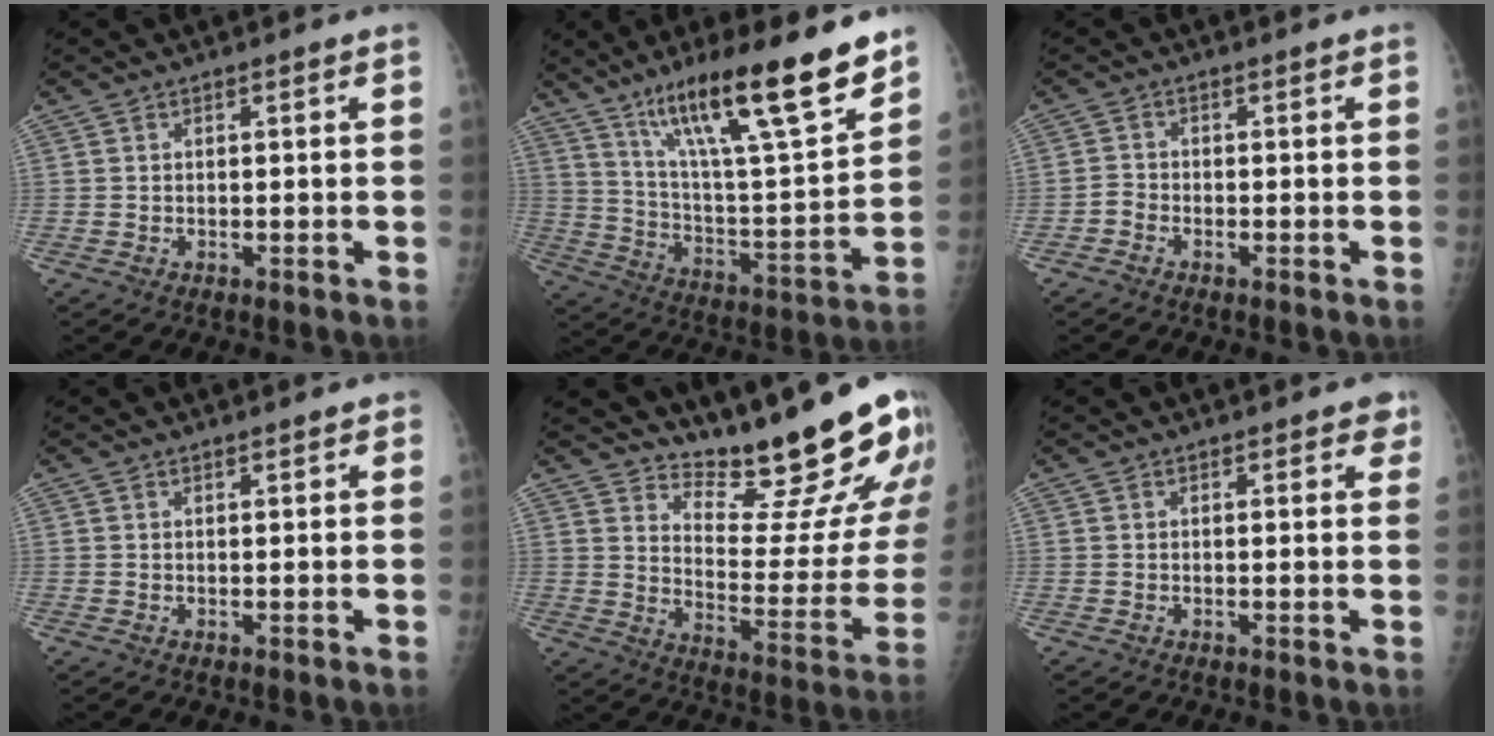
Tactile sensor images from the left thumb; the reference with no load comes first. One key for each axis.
{"total": 23.3, "fx": 15.7, "fy": 3.5, "fz": 16.8, "tx": -0.255, "ty": -0.070, "tz": 0.267}
{"total": 1.6, "fx": -1.1, "fy": 1.0, "fz": 0.6, "tx": -0.011, "ty": 0.005, "tz": -0.026}
{"total": 0.9, "fx": 0.7, "fy": 0.4, "fz": 0.4, "tx": -0.004, "ty": -0.002, "tz": 0.007}
{"total": 20.9, "fx": 18.6, "fy": 3.8, "fz": 8.7, "tx": -0.084, "ty": -0.172, "tz": 0.249}
{"total": 2.6, "fx": 1.7, "fy": 1.3, "fz": 1.4, "tx": 0.009, "ty": -0.004, "tz": 0.014}